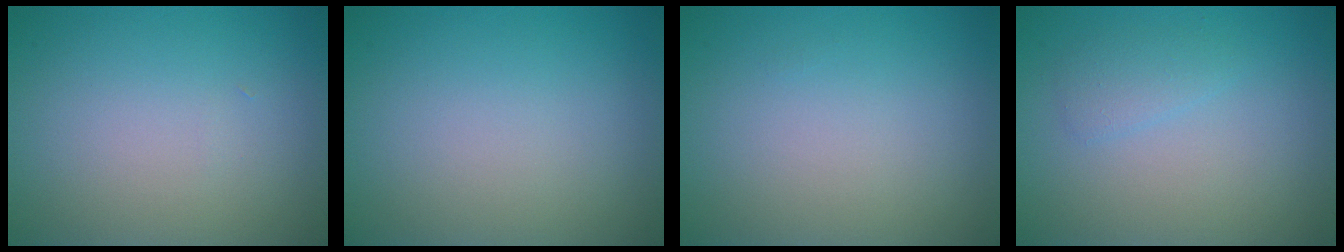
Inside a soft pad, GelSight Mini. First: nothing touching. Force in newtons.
{"total": 0.0}
{"total": 0.0}
{"total": 1.4, "press": 1.4, "slide": 0.1}